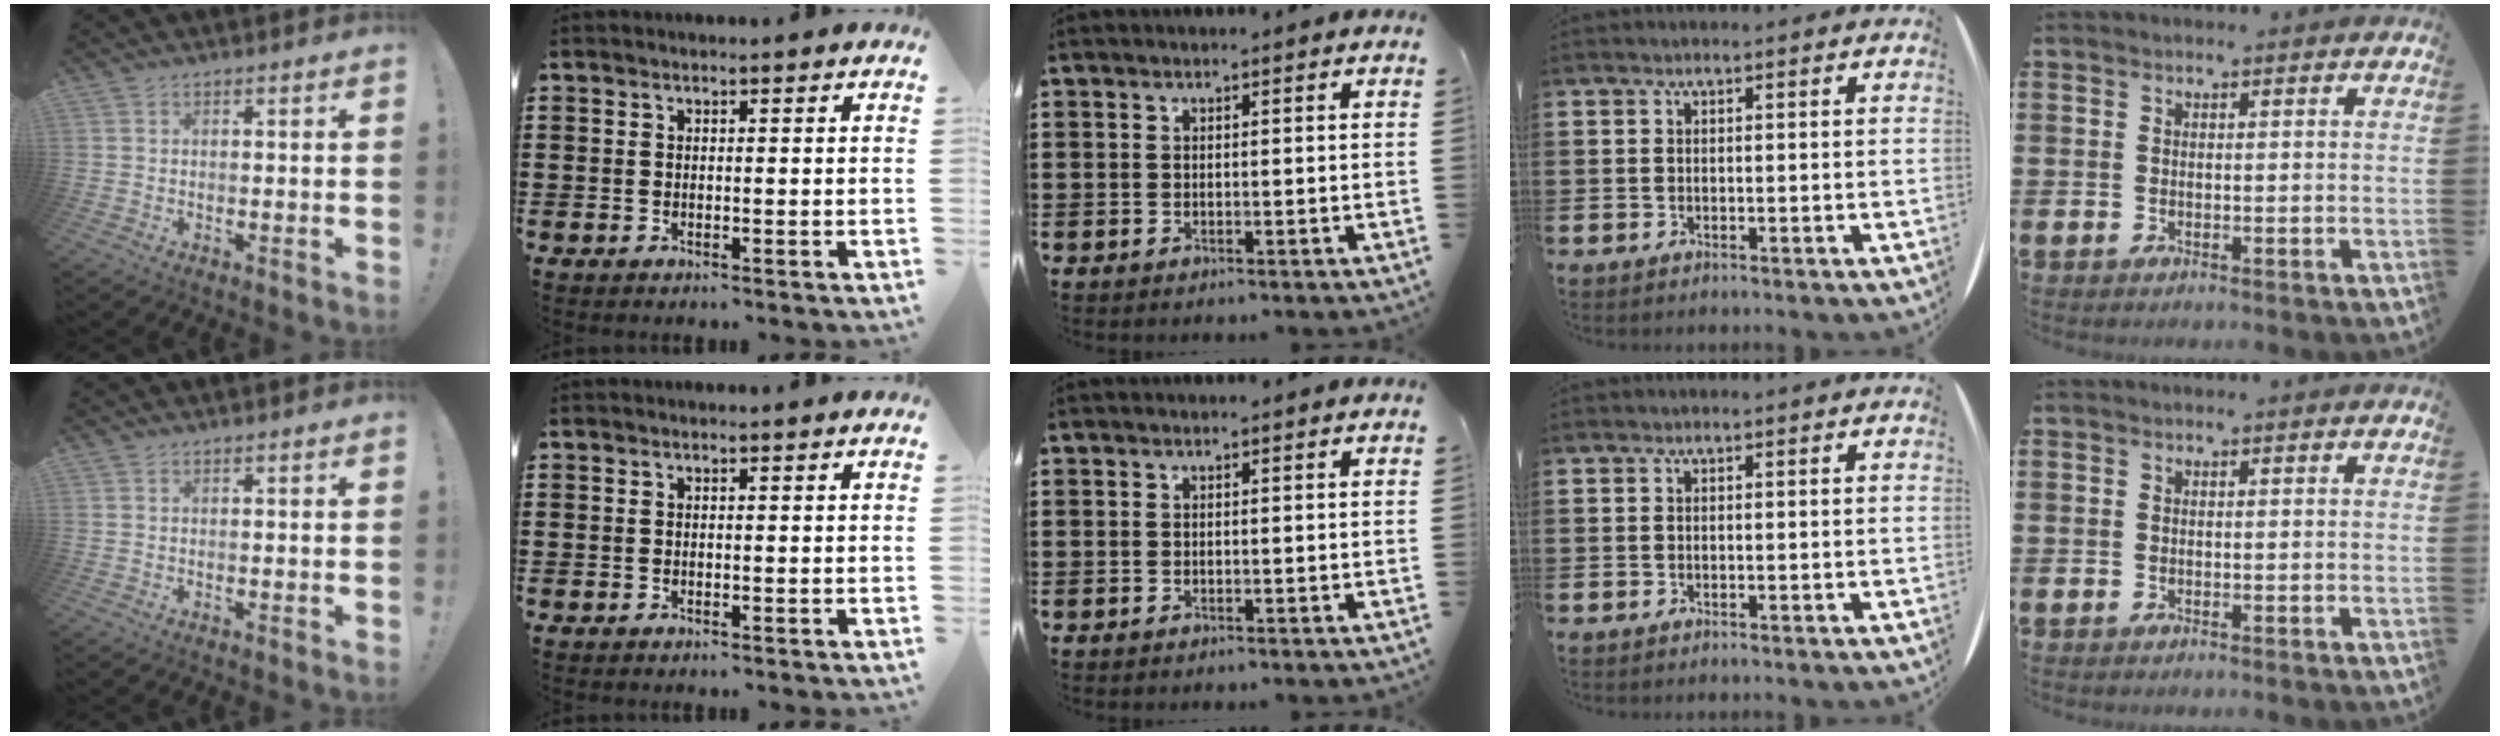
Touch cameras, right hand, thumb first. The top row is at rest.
{}